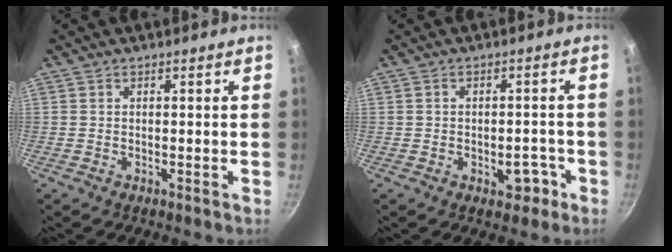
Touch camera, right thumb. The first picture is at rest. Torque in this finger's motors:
{"motor_torque": [-0.49, -0.27, -0.19, 0.09, 0.00]}